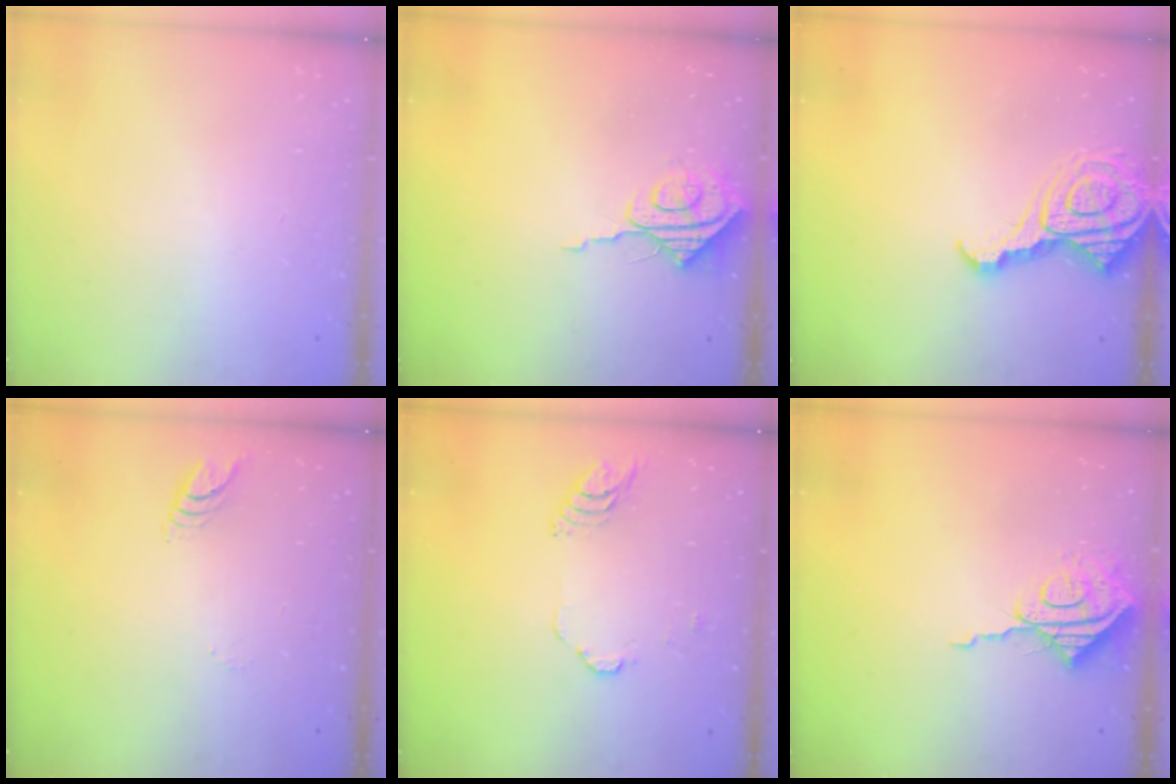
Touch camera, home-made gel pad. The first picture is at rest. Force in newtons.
{"total": 7.6, "press": 7.6, "slide": 0.8}
{"total": 13.5, "press": 13.4, "slide": 1.4}
{"total": 6.2, "press": 6.2, "slide": 0.6}
{"total": 4.6, "press": 4.6, "slide": 0.4}
{"total": 9.7, "press": 9.7, "slide": 1.0}